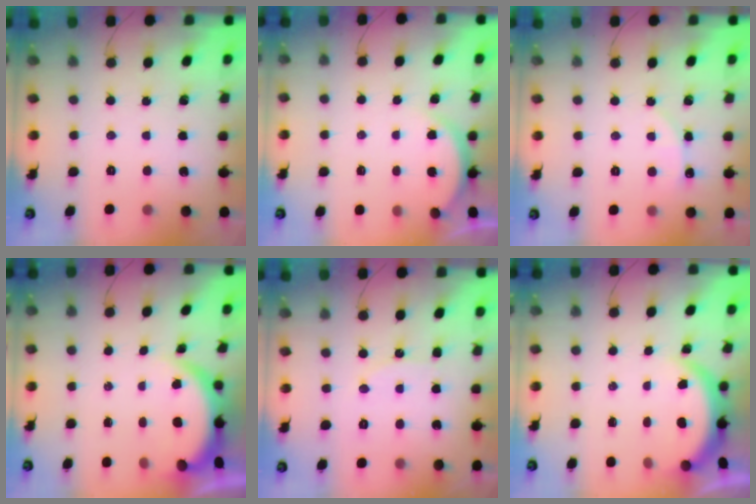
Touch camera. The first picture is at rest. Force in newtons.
{"total": 3.4, "press": 3.3, "slide": 0.5}
{"total": 2.7, "press": 2.7, "slide": 0.4}
{"total": 4.5, "press": 4.2, "slide": 1.5}
{"total": 7.5, "press": 7.2, "slide": 2.0}
{"total": 3.9, "press": 3.9, "slide": 0.2}